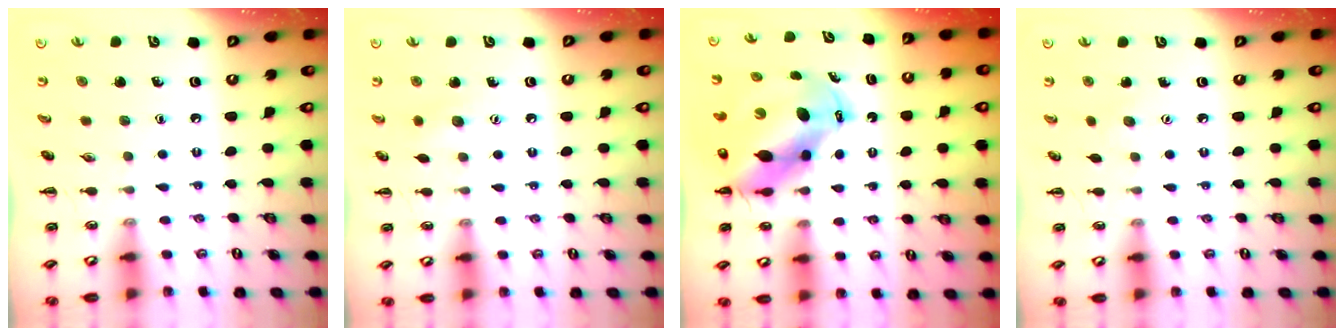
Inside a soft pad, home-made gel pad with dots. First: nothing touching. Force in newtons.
{"total": 6.1, "press": 6.0, "slide": 1.1}
{"total": 12.4, "press": 12.0, "slide": 3.4}
{"total": 3.2, "press": 3.1, "slide": 0.7}